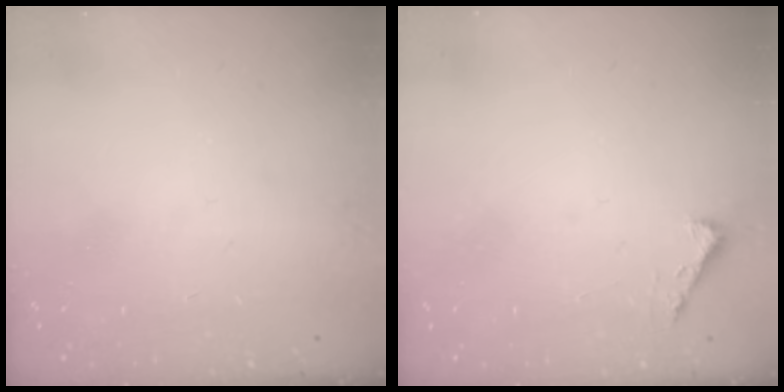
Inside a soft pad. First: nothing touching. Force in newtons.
{"total": 2.3, "press": 2.3, "slide": 0.3}